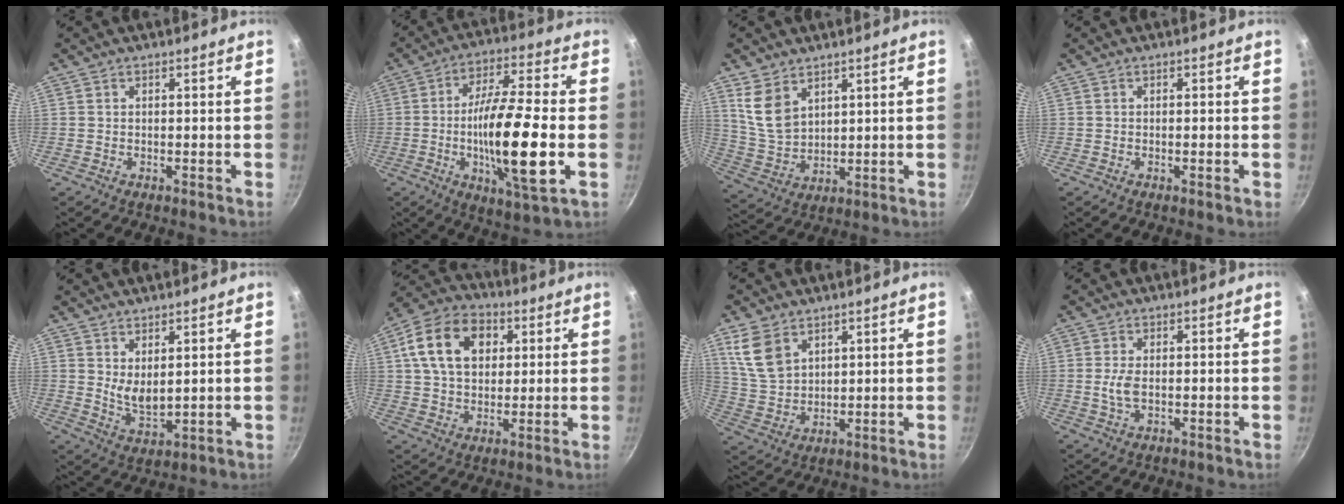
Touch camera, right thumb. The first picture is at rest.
{"total": 18.4, "force": [-3.3, 4.1, 17.6], "torque": [-0.311, 0.012, -0.062]}
{"total": 8.1, "force": [4.5, 5.0, 4.5], "torque": [-0.074, -0.028, 0.104]}
{"total": 0.6, "force": [-0.3, 0.1, 0.6], "torque": [-0.011, 0.001, -0.006]}
{"total": 5.1, "force": [2.3, 2.3, 3.9], "torque": [-0.058, -0.032, 0.050]}
{"total": 14.9, "force": [4.2, 10.6, 9.6], "torque": [-0.150, 0.009, 0.058]}
{"total": 8.7, "force": [4.6, 5.7, 4.6], "torque": [-0.077, -0.019, 0.105]}
{"total": 3.2, "force": [-0.2, 1.5, 2.8], "torque": [-0.061, 0.000, -0.005]}